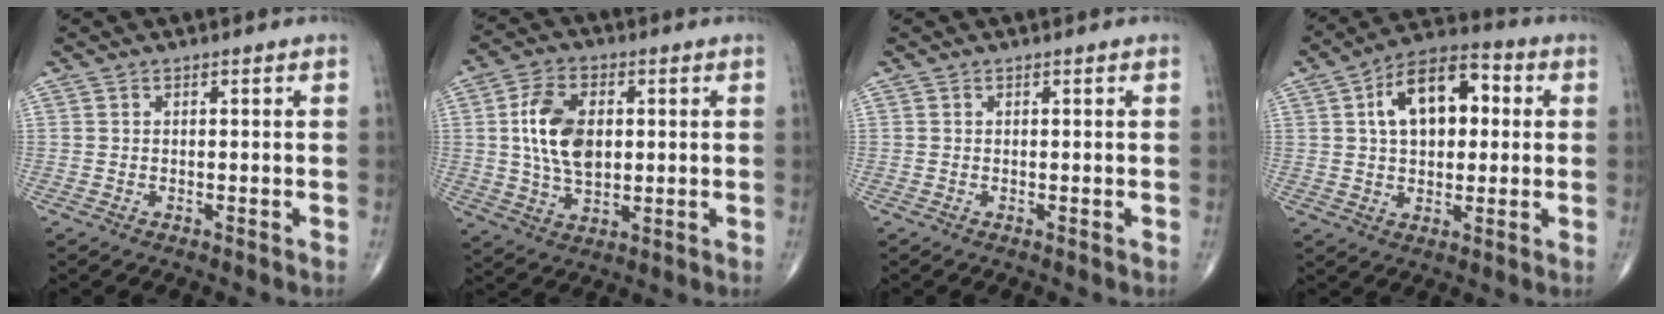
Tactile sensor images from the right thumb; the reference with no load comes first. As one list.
[{"total": 11.7, "force": [1.5, 7.2, 9.1], "torque": [-0.159, -0.001, 0.030]}, {"total": 0.0}, {"total": 14.3, "force": [2.9, 8.4, 11.2], "torque": [-0.158, 0.021, 0.039]}]